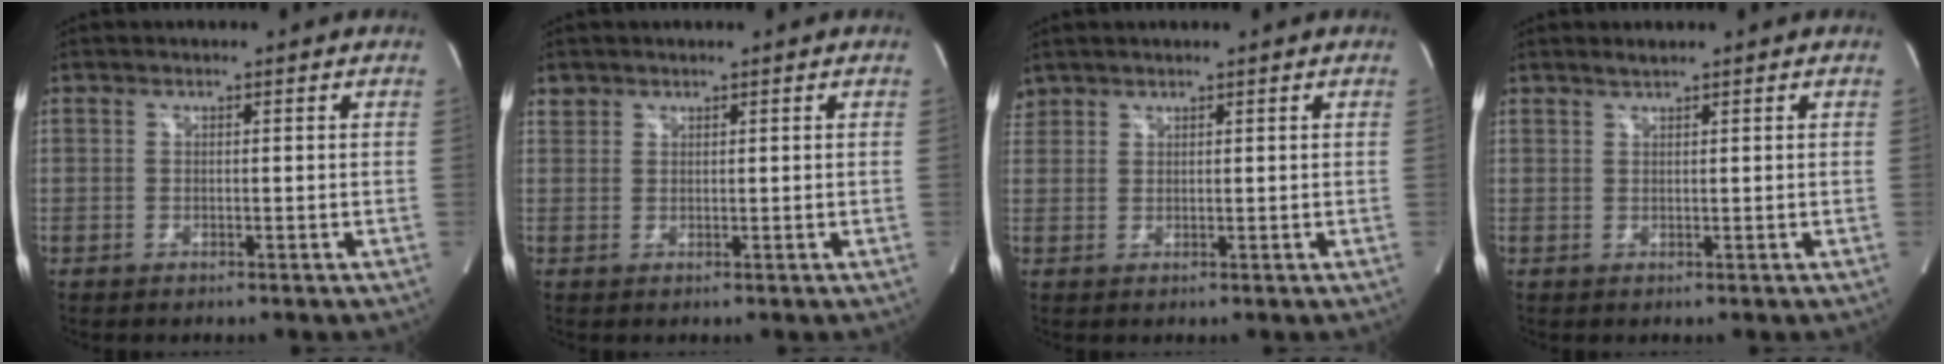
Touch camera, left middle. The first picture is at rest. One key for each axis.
{"total": 1.3, "fx": 1.0, "fy": 0.8, "fz": -0.1, "tx": 0.009, "ty": 0.007, "tz": 0.015}
{"total": 1.8, "fx": 1.6, "fy": 0.8, "fz": -0.1, "tx": -0.001, "ty": 0.011, "tz": 0.031}
{"total": 1.0, "fx": 0.9, "fy": -0.1, "fz": 0.3, "tx": -0.011, "ty": 0.003, "tz": 0.020}